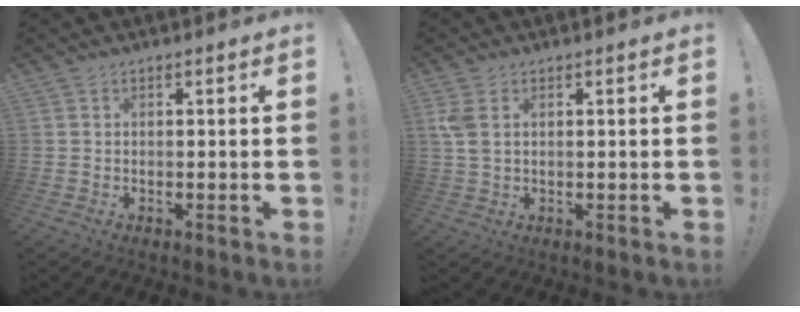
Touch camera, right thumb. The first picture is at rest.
{"total": 4.3, "force": [1.3, 2.4, 3.4], "torque": [-0.080, -0.002, 0.024]}